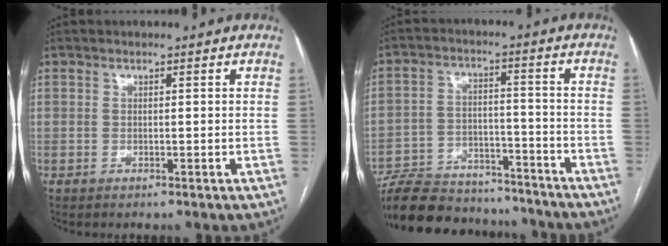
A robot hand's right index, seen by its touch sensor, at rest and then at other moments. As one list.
[{"total": 18.7, "force": [-16.9, 5.8, 5.5], "torque": [-0.127, 0.009, -0.254]}]